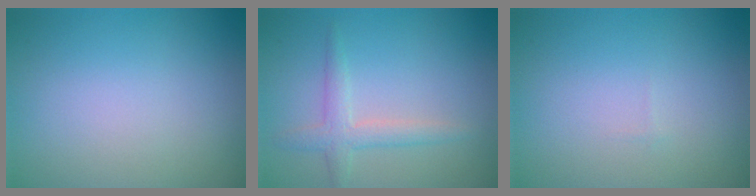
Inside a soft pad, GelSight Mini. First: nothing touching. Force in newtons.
{"total": 2.3, "press": 2.3, "slide": 0.1}
{"total": 0.0}